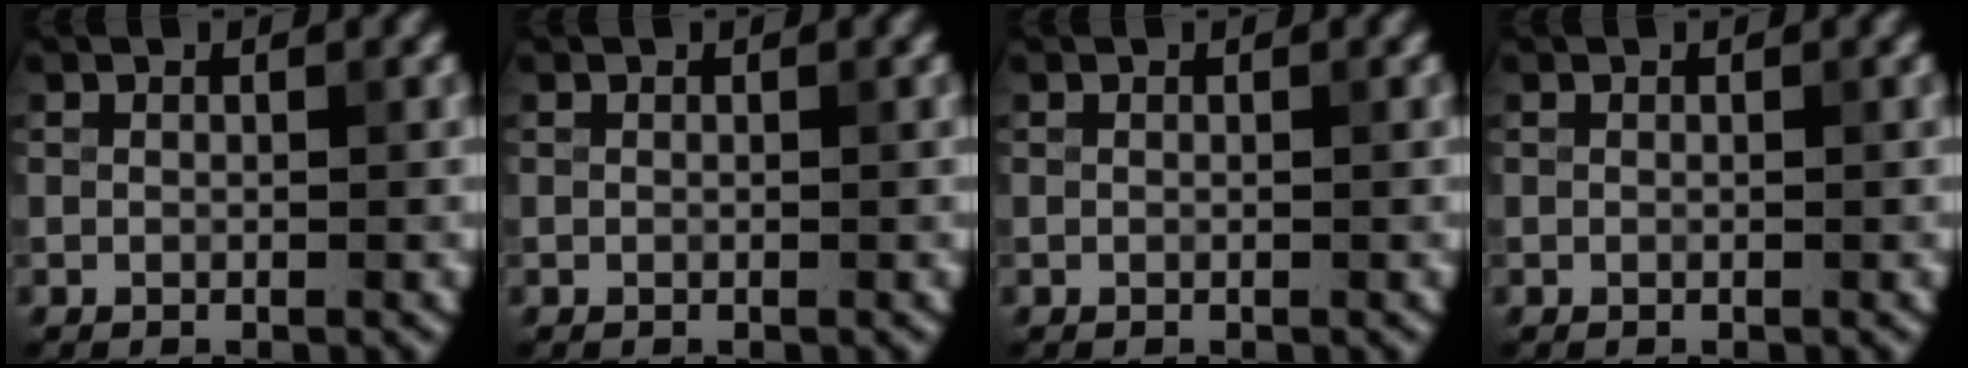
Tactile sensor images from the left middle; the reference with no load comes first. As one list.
[{"total": 0.0}, {"total": 0.0}, {"total": 0.0}]